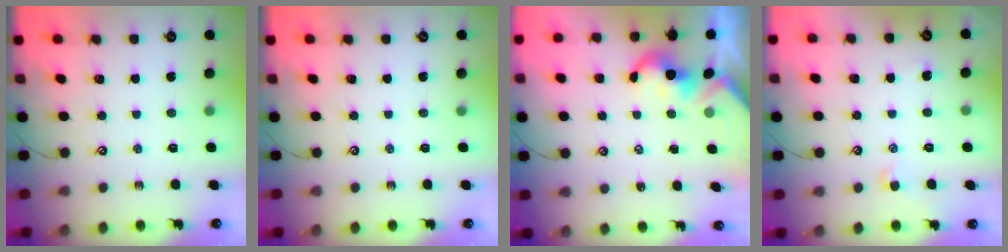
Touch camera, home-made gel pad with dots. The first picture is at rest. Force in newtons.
{"total": 0.0}
{"total": 2.0, "press": 2.0, "slide": 0.3}
{"total": 1.0, "press": 0.9, "slide": 0.6}